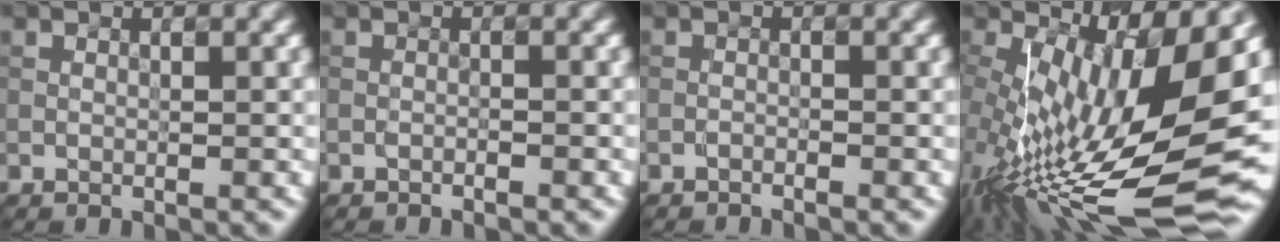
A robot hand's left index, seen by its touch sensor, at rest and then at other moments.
{"total": 0.6, "force": [-0.6, 0.0, 0.0], "torque": [0.001, 0.004, -0.014]}
{"total": 0.7, "force": [-0.7, 0.0, 0.1], "torque": [-0.002, 0.004, -0.016]}
{"total": 15.5, "force": [0.8, 5.2, 14.5], "torque": [-0.248, -0.019, 0.031]}